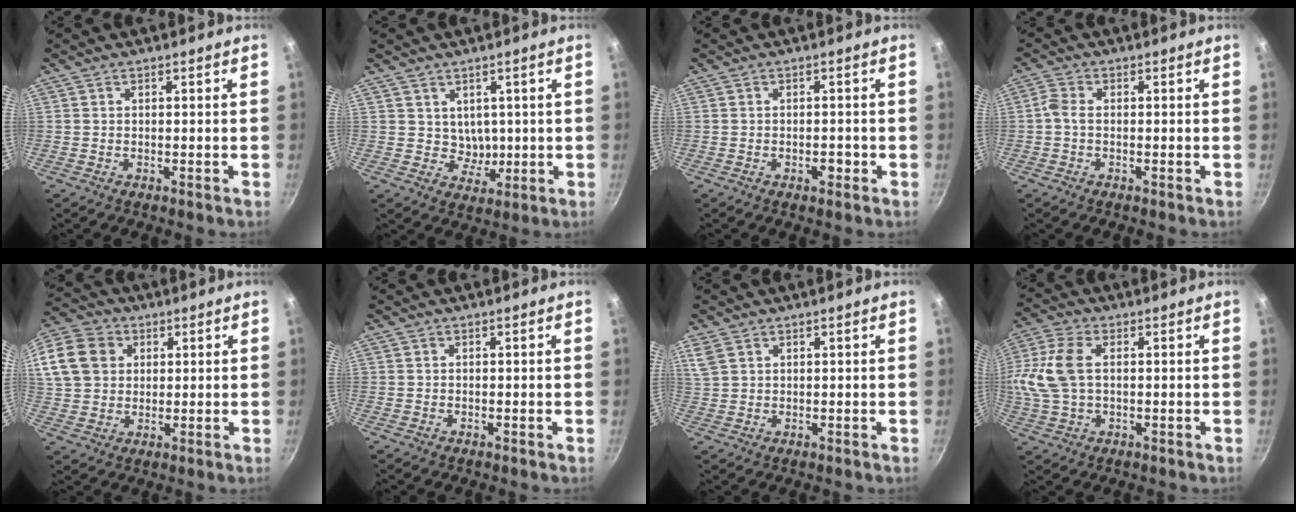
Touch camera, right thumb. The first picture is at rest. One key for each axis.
{"total": 3.9, "fx": 1.1, "fy": 3.5, "fz": 1.3, "tx": -0.003, "ty": -0.016, "tz": 0.023}
{"total": 1.9, "fx": -0.8, "fy": 1.2, "fz": 1.3, "tx": -0.012, "ty": 0.009, "tz": -0.011}
{"total": 2.4, "fx": -0.5, "fy": 1.3, "fz": 1.9, "tx": -0.052, "ty": 0.009, "tz": -0.018}
{"total": 22.3, "fx": 6.9, "fy": 18.0, "fz": 11.2, "tx": -0.275, "ty": 0.048, "tz": 0.127}
{"total": 0.0}
{"total": 4.4, "fx": 2.5, "fy": 2.8, "fz": 2.4, "tx": -0.049, "ty": 0.002, "tz": 0.055}
{"total": 11.5, "fx": 1.3, "fy": 6.7, "fz": 9.2, "tx": -0.199, "ty": 0.015, "tz": 0.018}